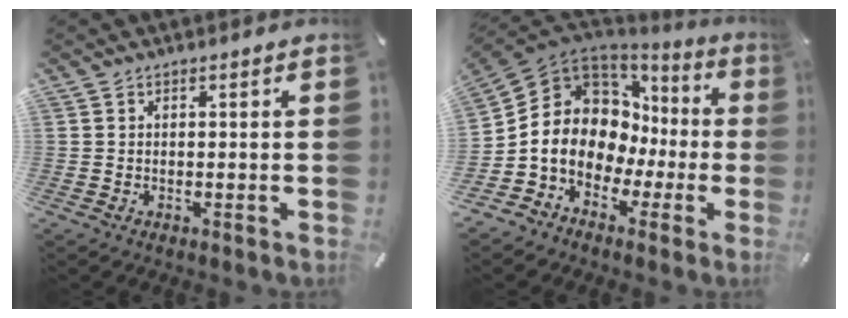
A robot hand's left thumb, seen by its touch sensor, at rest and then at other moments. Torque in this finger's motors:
{"motor_torque": [0.34, 2.29, 1.55, 1.22, 0.24]}